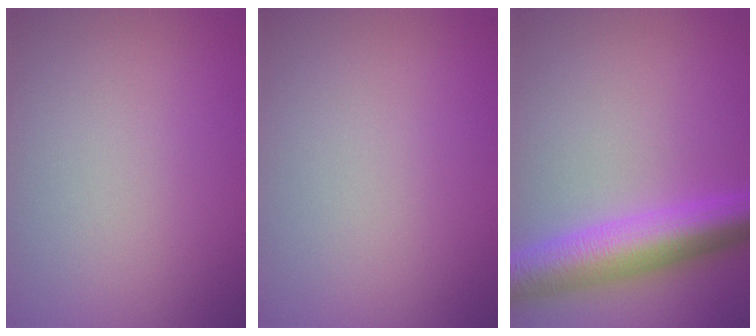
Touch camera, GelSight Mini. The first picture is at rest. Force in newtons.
{"total": 0.0}
{"total": 7.1, "press": 7.1, "slide": 0.0}